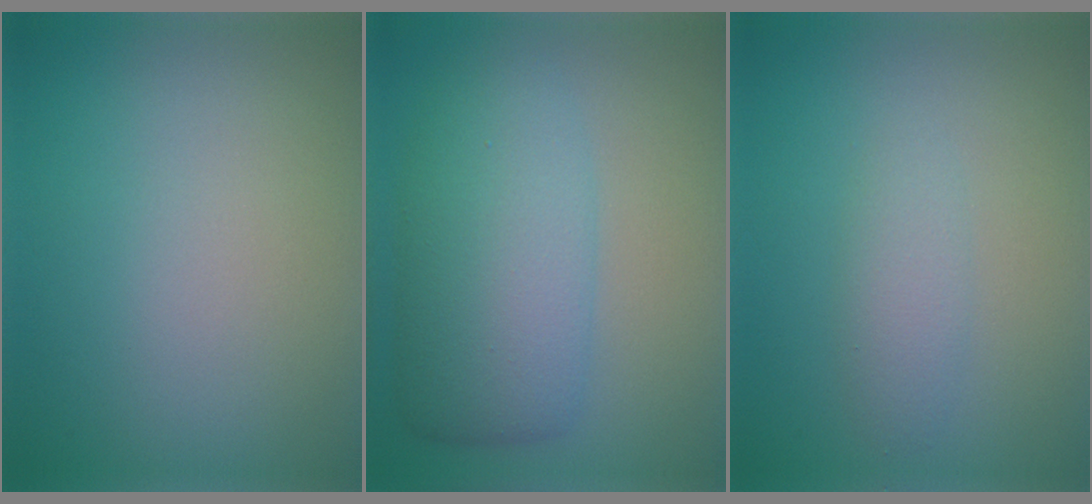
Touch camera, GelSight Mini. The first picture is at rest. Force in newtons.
{"total": 7.2, "press": 7.2, "slide": 0.1}
{"total": 1.8, "press": 1.8, "slide": 0.1}